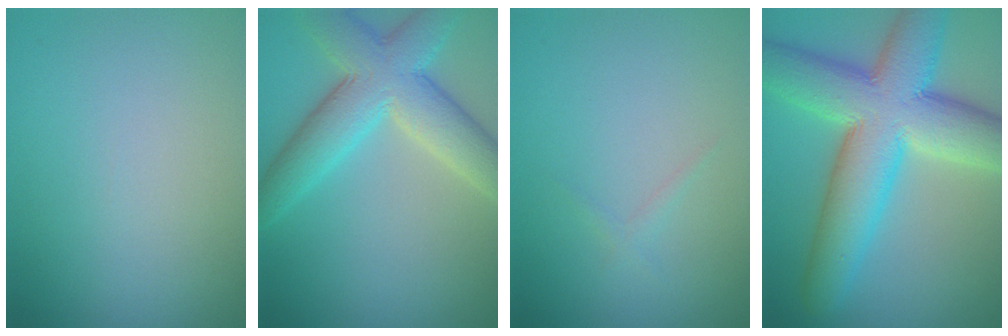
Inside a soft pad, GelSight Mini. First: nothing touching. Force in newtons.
{"total": 7.6, "press": 7.6, "slide": 0.5}
{"total": 0.7, "press": 0.7, "slide": 0.0}
{"total": 12.0, "press": 12.0, "slide": 0.5}